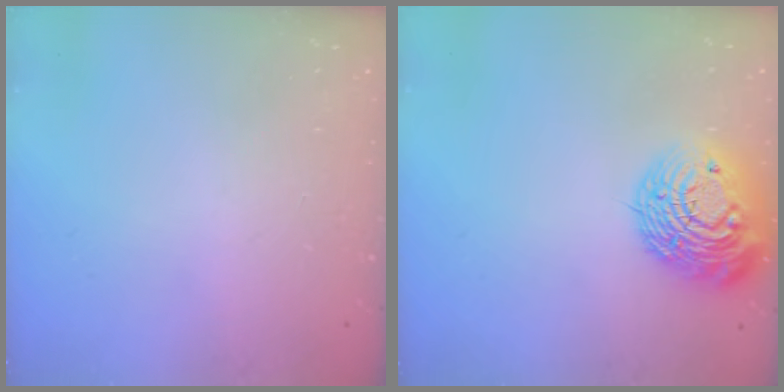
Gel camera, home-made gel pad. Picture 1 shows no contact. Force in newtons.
{"total": 16.9, "press": 16.8, "slide": 1.4}